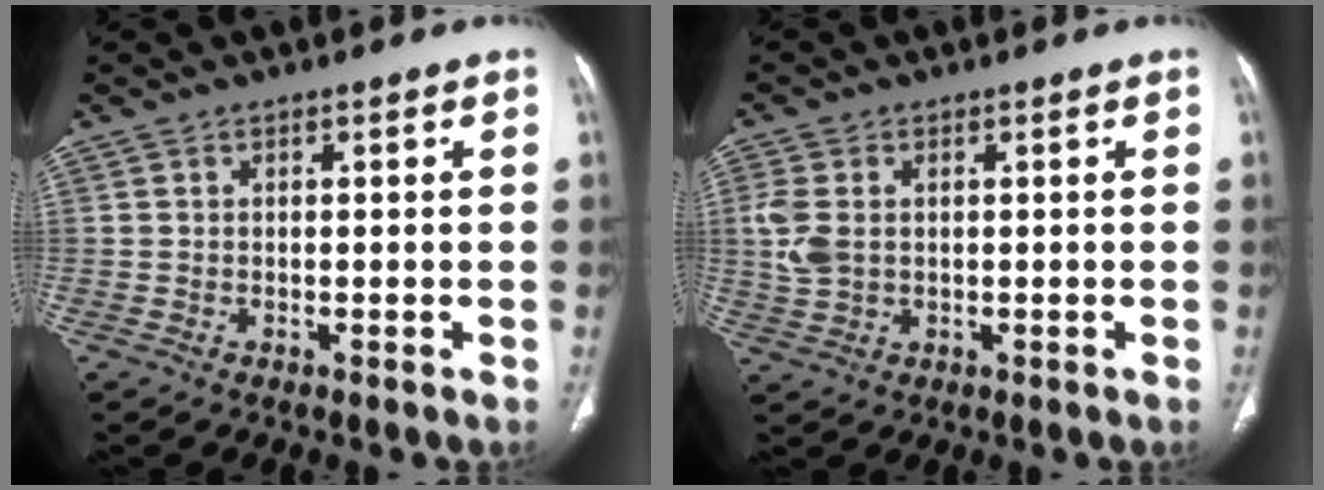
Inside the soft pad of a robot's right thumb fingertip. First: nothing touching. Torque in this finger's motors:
{"motor_torque": [0.15, 0.09, 0.53, 0.41, 0.15]}